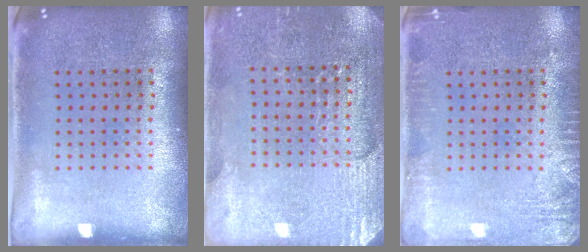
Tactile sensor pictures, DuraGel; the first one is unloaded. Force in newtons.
{"total": 2.9, "press": 2.9, "slide": 0.2}
{"total": 2.3, "press": 2.2, "slide": 0.2}